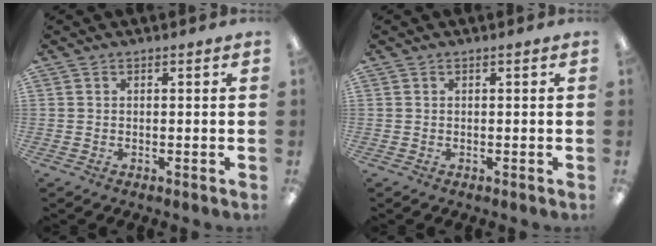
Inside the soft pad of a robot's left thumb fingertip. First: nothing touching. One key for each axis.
{"total": 0.0}